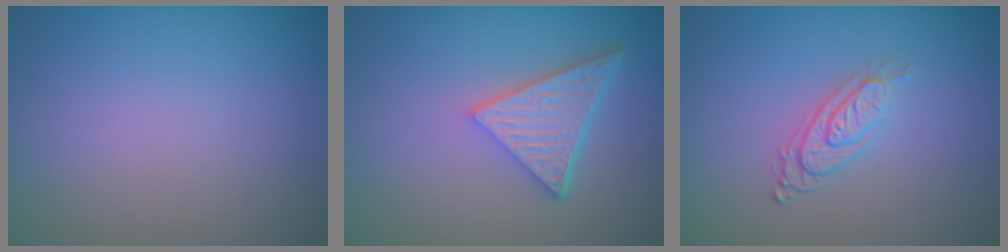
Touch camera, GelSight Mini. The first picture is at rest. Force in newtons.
{"total": 5.1, "press": 3.7, "slide": 3.5}
{"total": 2.9, "press": 1.9, "slide": 2.1}